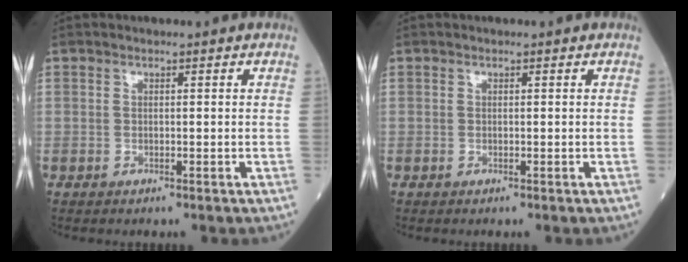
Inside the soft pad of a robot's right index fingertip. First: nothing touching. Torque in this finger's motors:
{"motor_torque": [0.12, 0.09, -0.08, 0.01]}